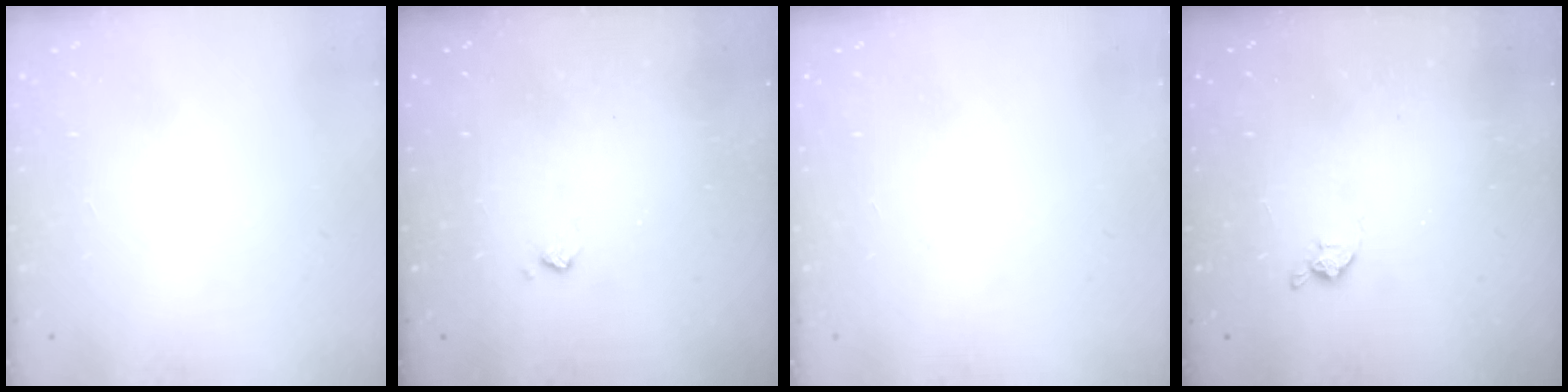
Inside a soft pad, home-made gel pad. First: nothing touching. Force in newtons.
{"total": 4.0, "press": 4.0, "slide": 0.5}
{"total": 0.0}
{"total": 4.9, "press": 4.8, "slide": 0.5}